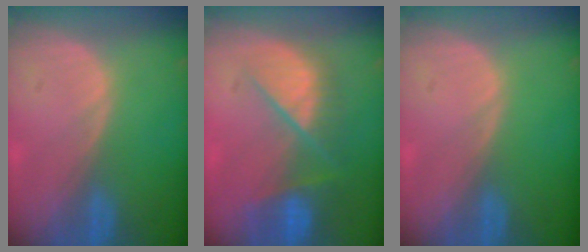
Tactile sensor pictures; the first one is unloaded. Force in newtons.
{"total": 9.6, "press": 8.2, "slide": 5.0}
{"total": 0.0}